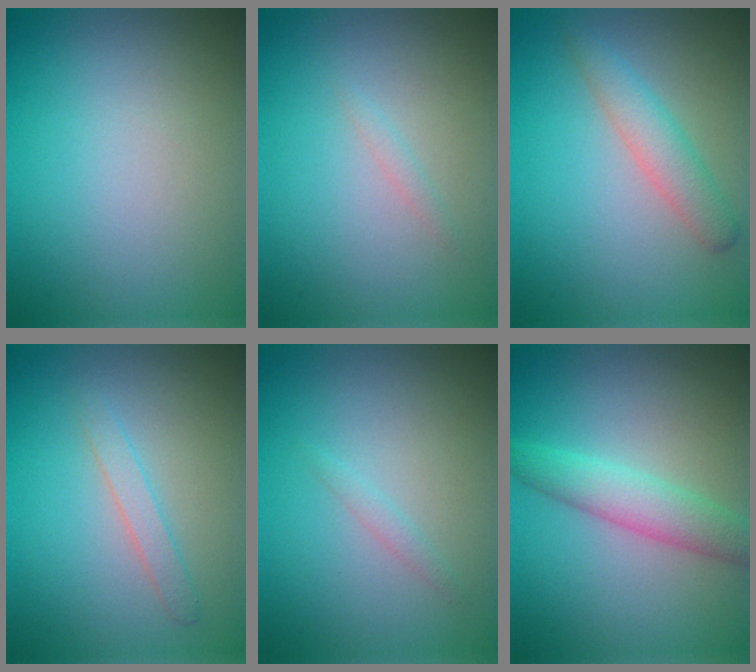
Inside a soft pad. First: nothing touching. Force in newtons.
{"total": 0.7, "press": 0.7, "slide": 0.1}
{"total": 2.7, "press": 2.7, "slide": 0.1}
{"total": 1.4, "press": 1.4, "slide": 0.1}
{"total": 0.8, "press": 0.8, "slide": 0.1}
{"total": 3.6, "press": 3.6, "slide": 0.3}